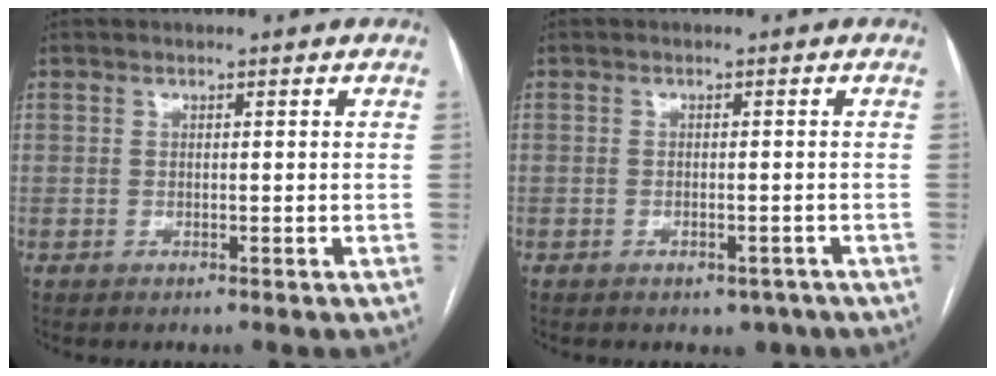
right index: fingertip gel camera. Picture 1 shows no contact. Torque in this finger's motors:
{"motor_torque": [0.46, -0.17, 0.06, 0.01]}